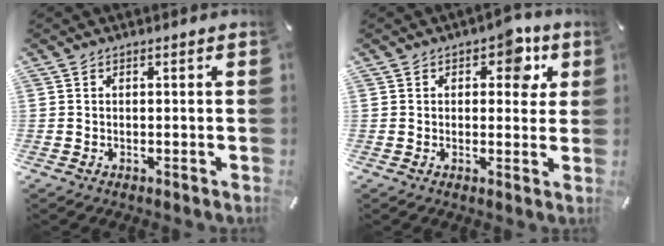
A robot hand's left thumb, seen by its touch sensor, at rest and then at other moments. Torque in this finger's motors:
{"motor_torque": [1.00, 1.20, 0.55, -0.57, 0.03]}